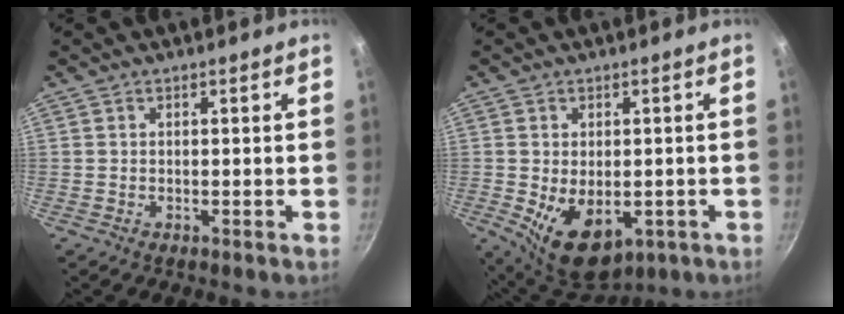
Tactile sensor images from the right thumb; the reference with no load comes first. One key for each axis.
{"total": 11.4, "fx": -2.5, "fy": 7.2, "fz": 8.5, "tx": -0.109, "ty": -0.015, "tz": -0.016}